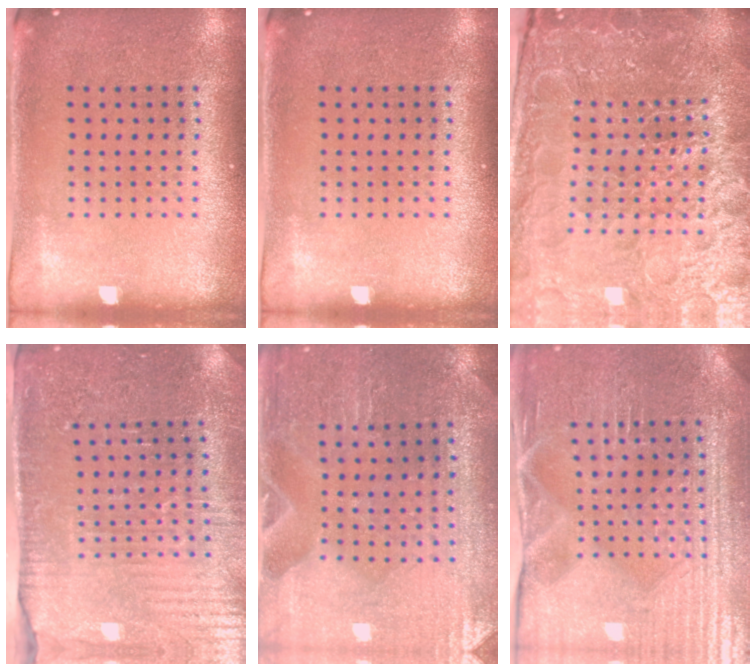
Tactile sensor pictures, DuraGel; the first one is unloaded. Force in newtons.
{"total": 0.0}
{"total": 6.1, "press": 5.4, "slide": 2.8}
{"total": 3.5, "press": 3.4, "slide": 0.5}
{"total": 0.8, "press": 0.8, "slide": 0.2}
{"total": 4.3, "press": 4.2, "slide": 1.0}